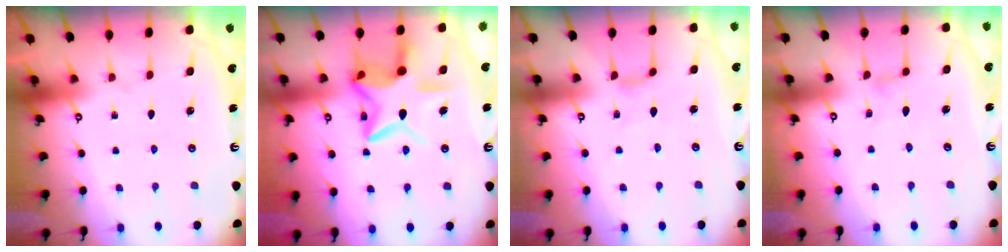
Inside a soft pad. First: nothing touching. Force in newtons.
{"total": 13.9, "press": 13.9, "slide": 1.0}
{"total": 2.0, "press": 2.0, "slide": 0.2}
{"total": 0.0}